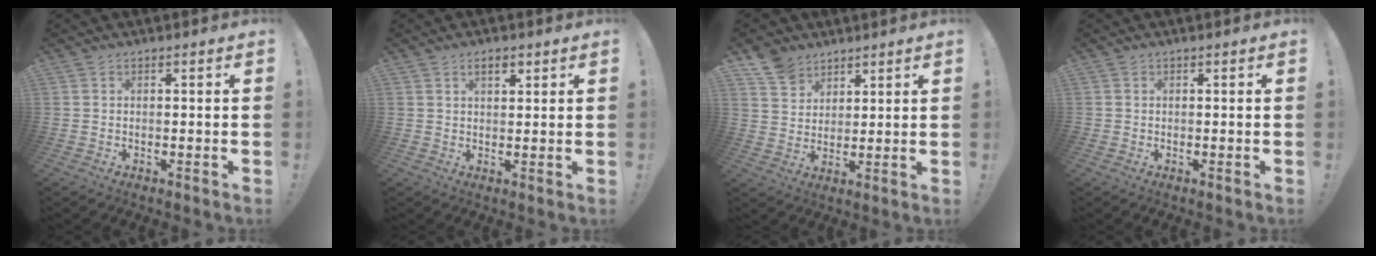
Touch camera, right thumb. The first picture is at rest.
{"total": 3.4, "force": [1.9, 1.6, 2.3], "torque": [-0.038, -0.001, 0.031]}
{"total": 8.3, "force": [6.1, 5.3, 1.7], "torque": [-0.023, -0.041, 0.119]}
{"total": 0.7, "force": [-0.2, 0.6, 0.1], "torque": [0.000, 0.001, -0.004]}